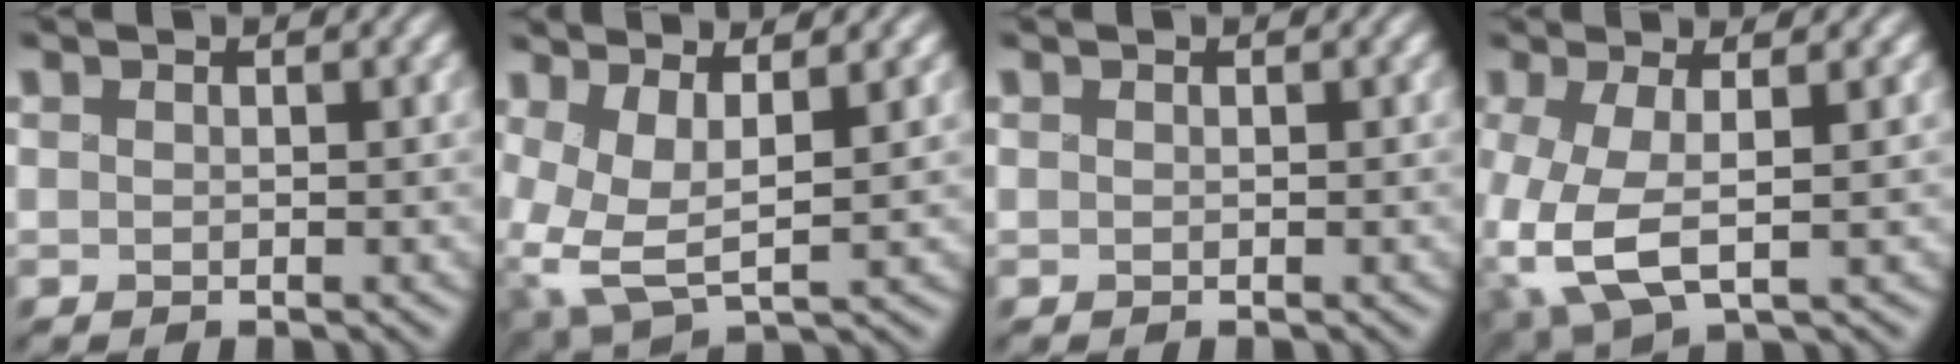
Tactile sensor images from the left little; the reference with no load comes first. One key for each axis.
{"total": 5.8, "fx": 0.7, "fy": 2.8, "fz": 5.1, "tx": -0.111, "ty": -0.004, "tz": 0.016}
{"total": 0.0}
{"total": 5.1, "fx": -1.2, "fy": 2.1, "fz": 4.5, "tx": -0.109, "ty": -0.005, "tz": -0.022}